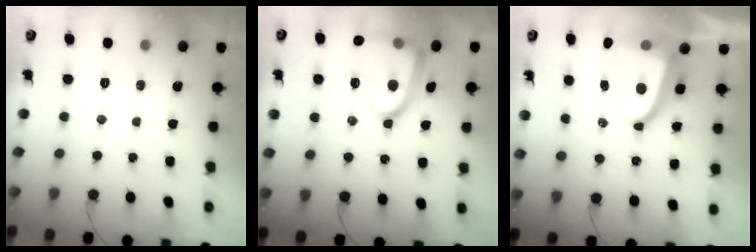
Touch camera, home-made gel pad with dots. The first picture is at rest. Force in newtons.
{"total": 17.5, "press": 17.5, "slide": 1.3}
{"total": 10.3, "press": 10.2, "slide": 1.2}